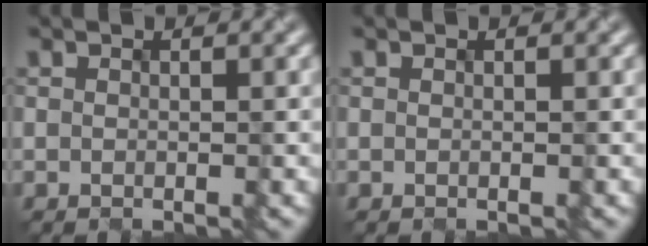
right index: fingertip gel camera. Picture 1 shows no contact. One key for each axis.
{"total": 0.0}